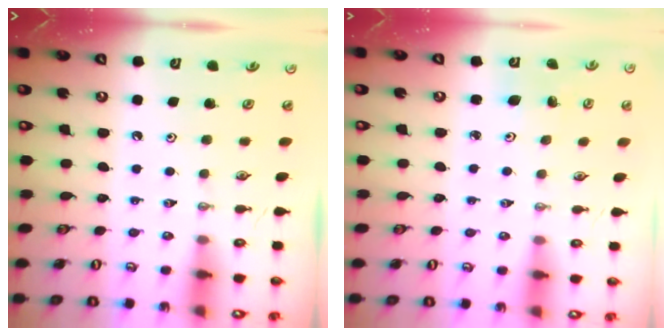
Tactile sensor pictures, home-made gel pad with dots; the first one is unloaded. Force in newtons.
{"total": 4.7, "press": 4.7, "slide": 0.4}